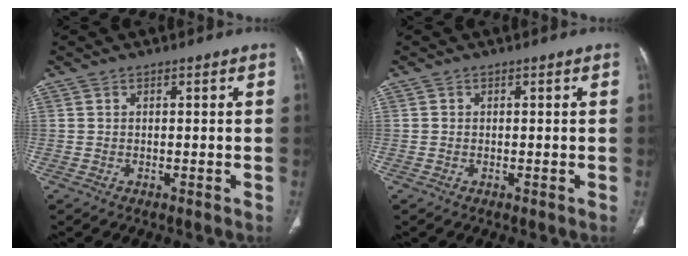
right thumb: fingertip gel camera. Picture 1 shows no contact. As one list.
[{"total": 0.0}]